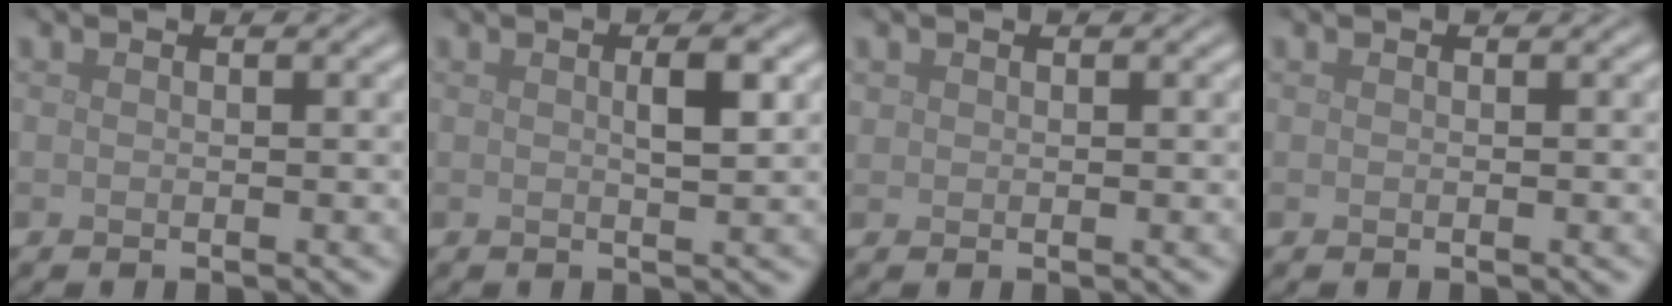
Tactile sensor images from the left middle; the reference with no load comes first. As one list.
[{"total": 2.2, "force": [0.6, 0.4, 2.1], "torque": [-0.030, 0.005, 0.008]}, {"total": 0.6, "force": [0.4, 0.5, 0.0], "torque": [0.003, -0.001, 0.010]}, {"total": 0.0}]